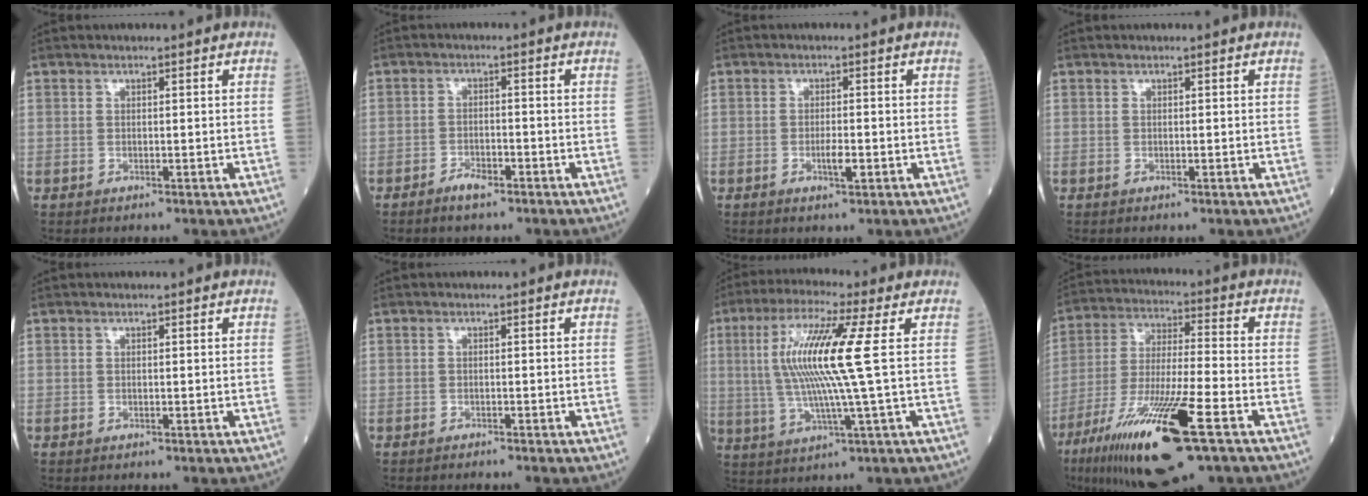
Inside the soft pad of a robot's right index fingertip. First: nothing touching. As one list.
[{"total": 3.0, "force": [-2.2, 1.0, 1.9], "torque": [-0.036, 0.001, -0.039]}, {"total": 2.7, "force": [-0.9, 0.5, 2.5], "torque": [-0.045, -0.001, -0.013]}, {"total": 0.0}, {"total": 0.0}, {"total": 2.2, "force": [-2.0, 0.0, 0.8], "torque": [-0.011, -0.002, -0.025]}, {"total": 12.5, "force": [1.9, -0.8, 12.4], "torque": [-0.256, 0.005, 0.031]}, {"total": 20.2, "force": [-10.6, 2.4, 17.0], "torque": [-0.322, -0.049, -0.186]}]